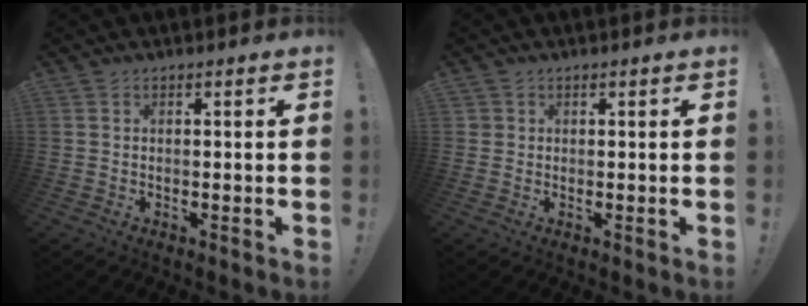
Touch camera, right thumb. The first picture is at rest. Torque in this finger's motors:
{"motor_torque": [-0.21, 0.02, 0.09, -0.01, -0.11]}